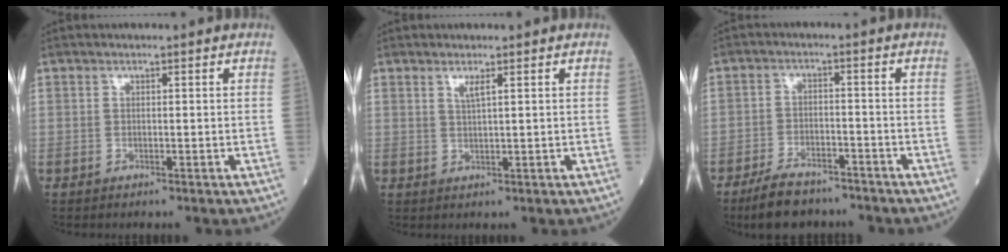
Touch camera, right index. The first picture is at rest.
{"total": 1.6, "force": [0.9, -0.1, 1.3], "torque": [-0.029, -0.004, 0.019]}
{"total": 7.9, "force": [-6.5, 2.8, 3.7], "torque": [-0.072, -0.010, -0.111]}